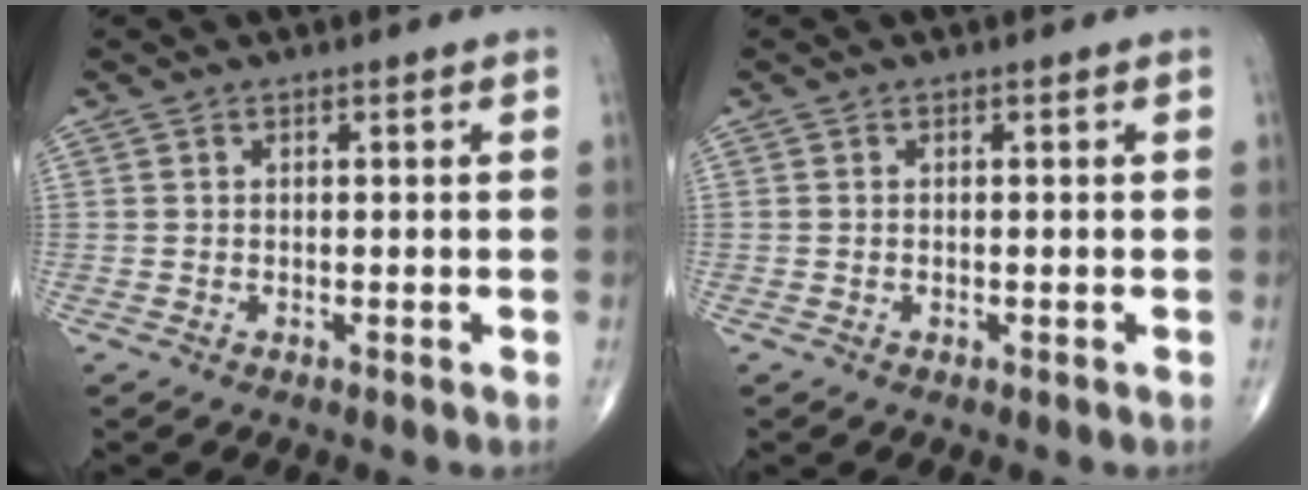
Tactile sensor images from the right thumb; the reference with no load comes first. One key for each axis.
{"total": 0.0}